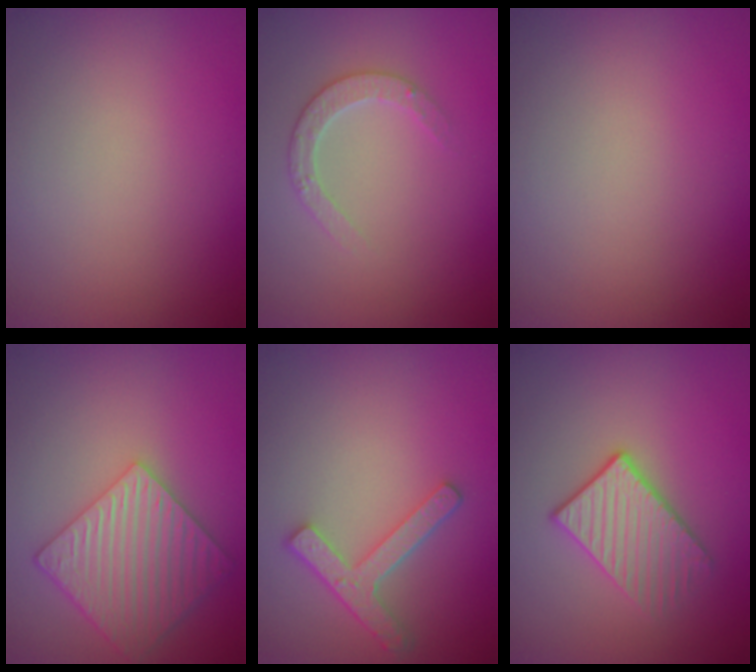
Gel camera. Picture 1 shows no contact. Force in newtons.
{"total": 2.4, "press": 2.3, "slide": 0.5}
{"total": 0.0}
{"total": 6.2, "press": 5.2, "slide": 3.4}
{"total": 3.9, "press": 3.1, "slide": 2.3}
{"total": 3.0, "press": 2.9, "slide": 0.8}